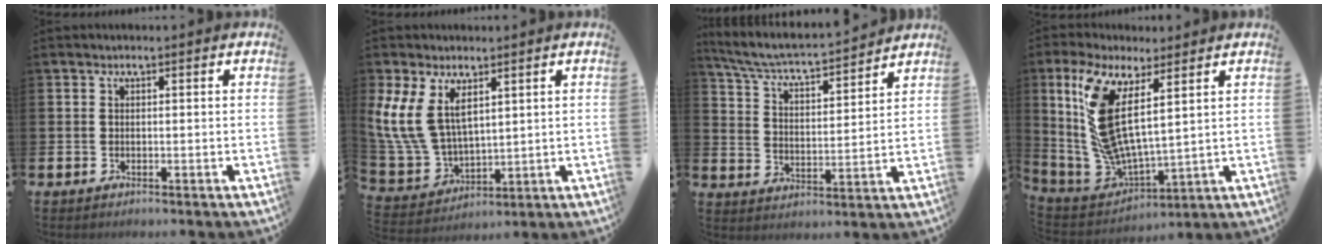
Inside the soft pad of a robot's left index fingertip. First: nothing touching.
{"total": 9.0, "force": [4.7, 5.3, 5.5], "torque": [-0.144, -0.006, 0.092]}
{"total": 5.9, "force": [5.5, 0.5, 1.9], "torque": [-0.069, -0.046, 0.090]}
{"total": 9.9, "force": [4.7, 3.5, 8.0], "torque": [-0.200, -0.041, 0.081]}